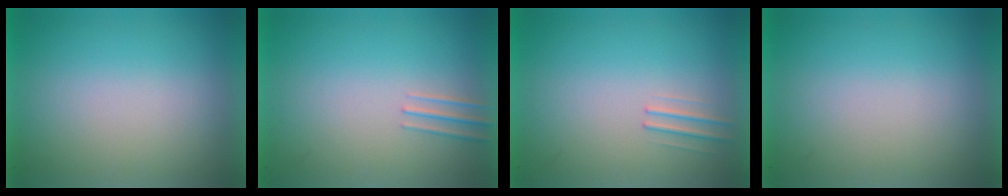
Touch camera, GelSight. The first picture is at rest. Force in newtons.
{"total": 1.0}
{"total": 1.0}
{"total": 0.0}